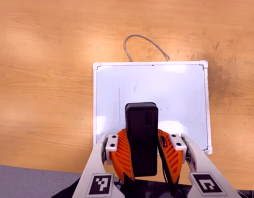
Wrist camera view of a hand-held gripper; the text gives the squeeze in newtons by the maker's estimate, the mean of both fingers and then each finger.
{"total": 6.8, "left": 6.1, "right": 7.5}